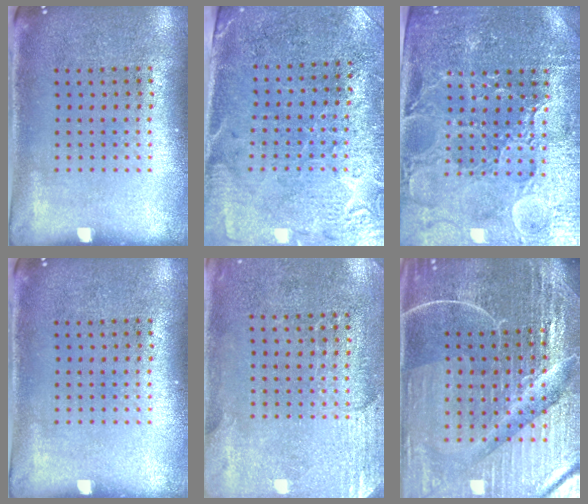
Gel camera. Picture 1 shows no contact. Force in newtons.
{"total": 2.9, "press": 2.6, "slide": 1.2}
{"total": 4.2, "press": 4.1, "slide": 1.2}
{"total": 0.0}
{"total": 2.6, "press": 2.3, "slide": 1.2}
{"total": 6.9, "press": 6.1, "slide": 3.3}